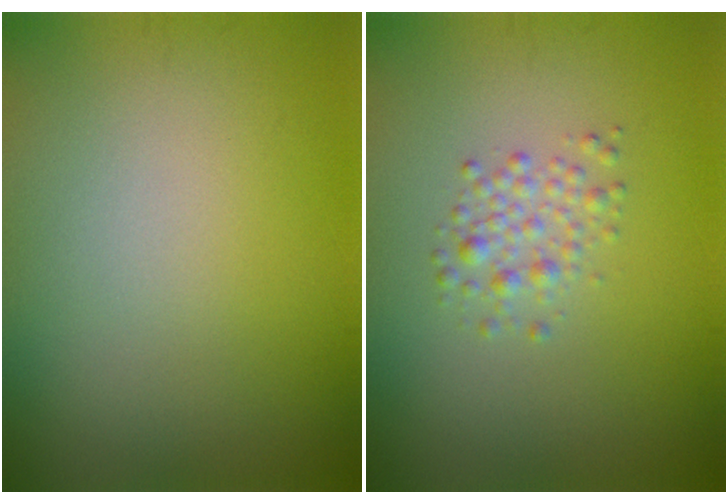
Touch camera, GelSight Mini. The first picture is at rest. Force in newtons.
{"total": 1.9, "press": 1.9, "slide": 0.0}